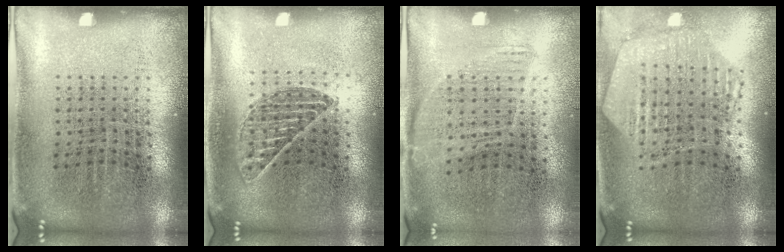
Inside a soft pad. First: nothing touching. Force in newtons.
{"total": 1.1, "press": 1.1, "slide": 0.5}
{"total": 1.1, "press": 0.9, "slide": 0.7}
{"total": 1.2, "press": 1.2, "slide": 0.1}